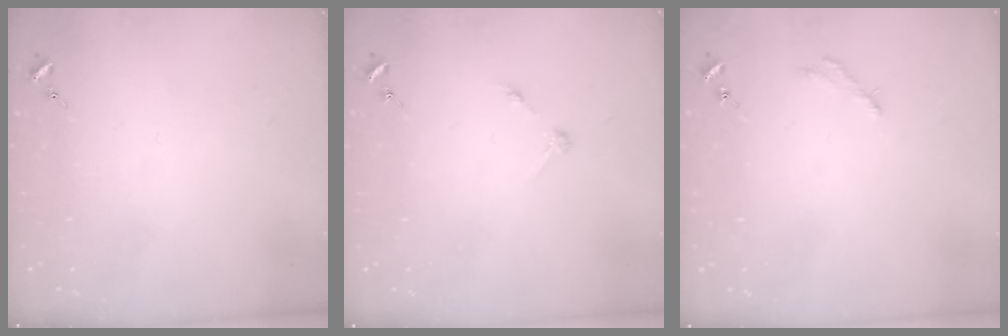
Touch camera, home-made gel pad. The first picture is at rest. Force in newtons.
{"total": 2.8, "press": 2.8, "slide": 0.3}
{"total": 2.5, "press": 2.5, "slide": 0.2}